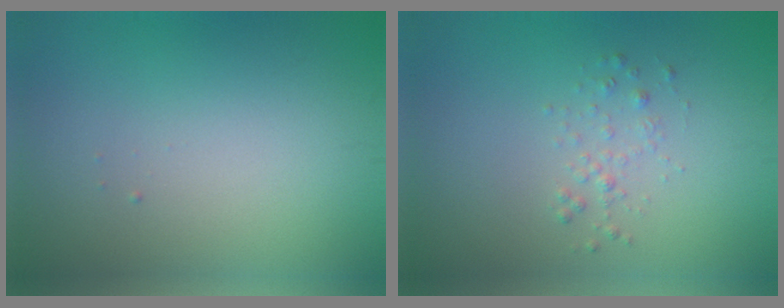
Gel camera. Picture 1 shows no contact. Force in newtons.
{"total": 1.1, "press": 1.1, "slide": 0.1}